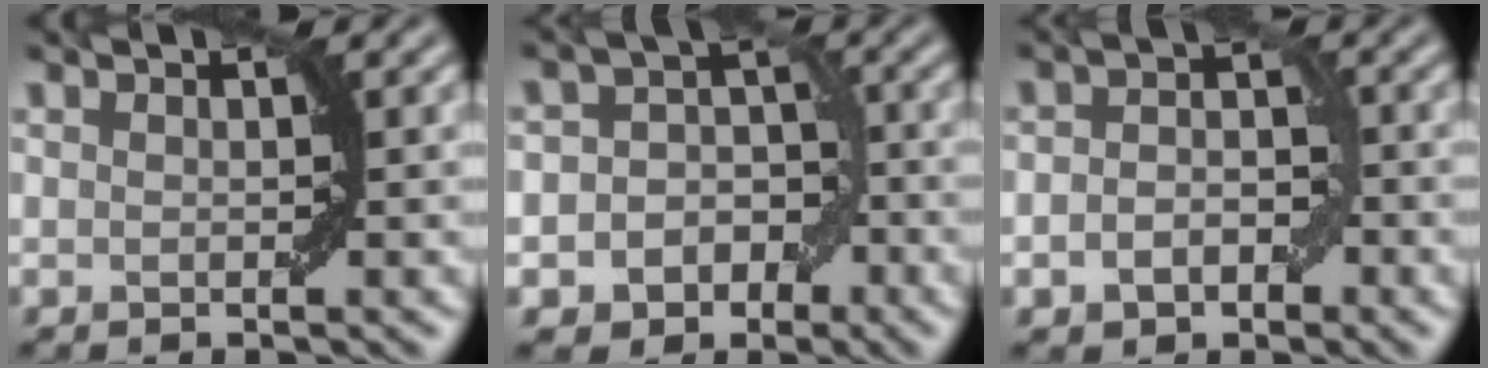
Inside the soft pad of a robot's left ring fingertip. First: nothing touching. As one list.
[{"total": 6.1, "force": [-2.6, 5.2, 2.0], "torque": [-0.003, 0.015, -0.058]}, {"total": 3.4, "force": [-1.2, 2.4, 2.1], "torque": [-0.029, 0.000, -0.023]}]